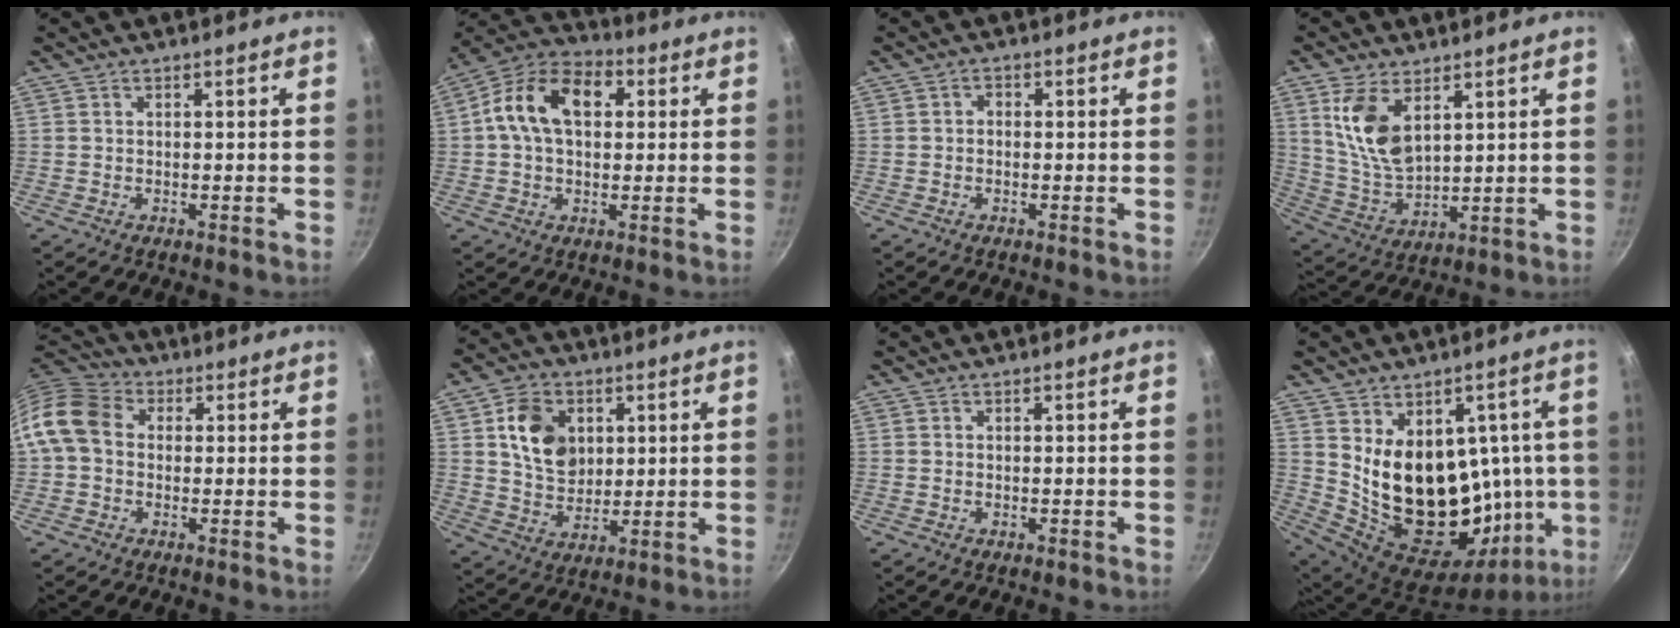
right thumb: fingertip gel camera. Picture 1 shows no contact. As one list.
[{"total": 14.3, "force": [2.7, 9.5, 10.3], "torque": [-0.149, 0.027, 0.024]}, {"total": 1.5, "force": [-0.4, 1.2, 0.8], "torque": [-0.014, 0.009, -0.009]}, {"total": 11.4, "force": [4.7, 6.1, 8.3], "torque": [-0.152, -0.034, 0.103]}, {"total": 9.8, "force": [0.4, 7.8, 5.8], "torque": [-0.089, 0.023, -0.014]}, {"total": 11.5, "force": [3.1, 8.8, 6.8], "torque": [-0.091, -0.007, 0.058]}, {"total": 0.0}, {"total": 23.7, "force": [2.9, 15.9, 17.3], "torque": [-0.223, -0.042, 0.073]}]